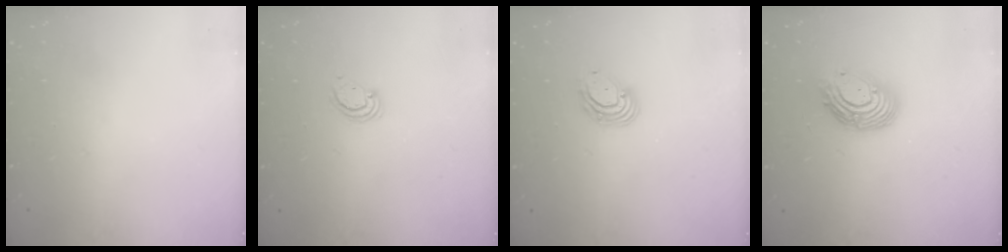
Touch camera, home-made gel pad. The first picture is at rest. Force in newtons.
{"total": 2.6, "press": 2.6, "slide": 0.3}
{"total": 7.5, "press": 7.3, "slide": 1.3}
{"total": 11.9, "press": 11.8, "slide": 1.3}